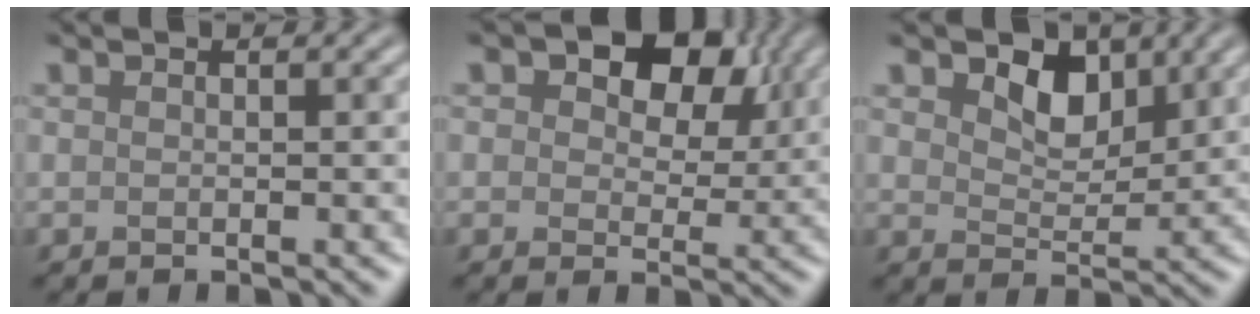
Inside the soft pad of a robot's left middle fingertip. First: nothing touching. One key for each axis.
{"total": 7.3, "fx": 3.5, "fy": 4.4, "fz": 4.7, "tx": -0.065, "ty": 0.011, "tz": 0.045}
{"total": 3.3, "fx": 2.1, "fy": 2.0, "fz": 1.6, "tx": -0.041, "ty": 0.000, "tz": 0.037}